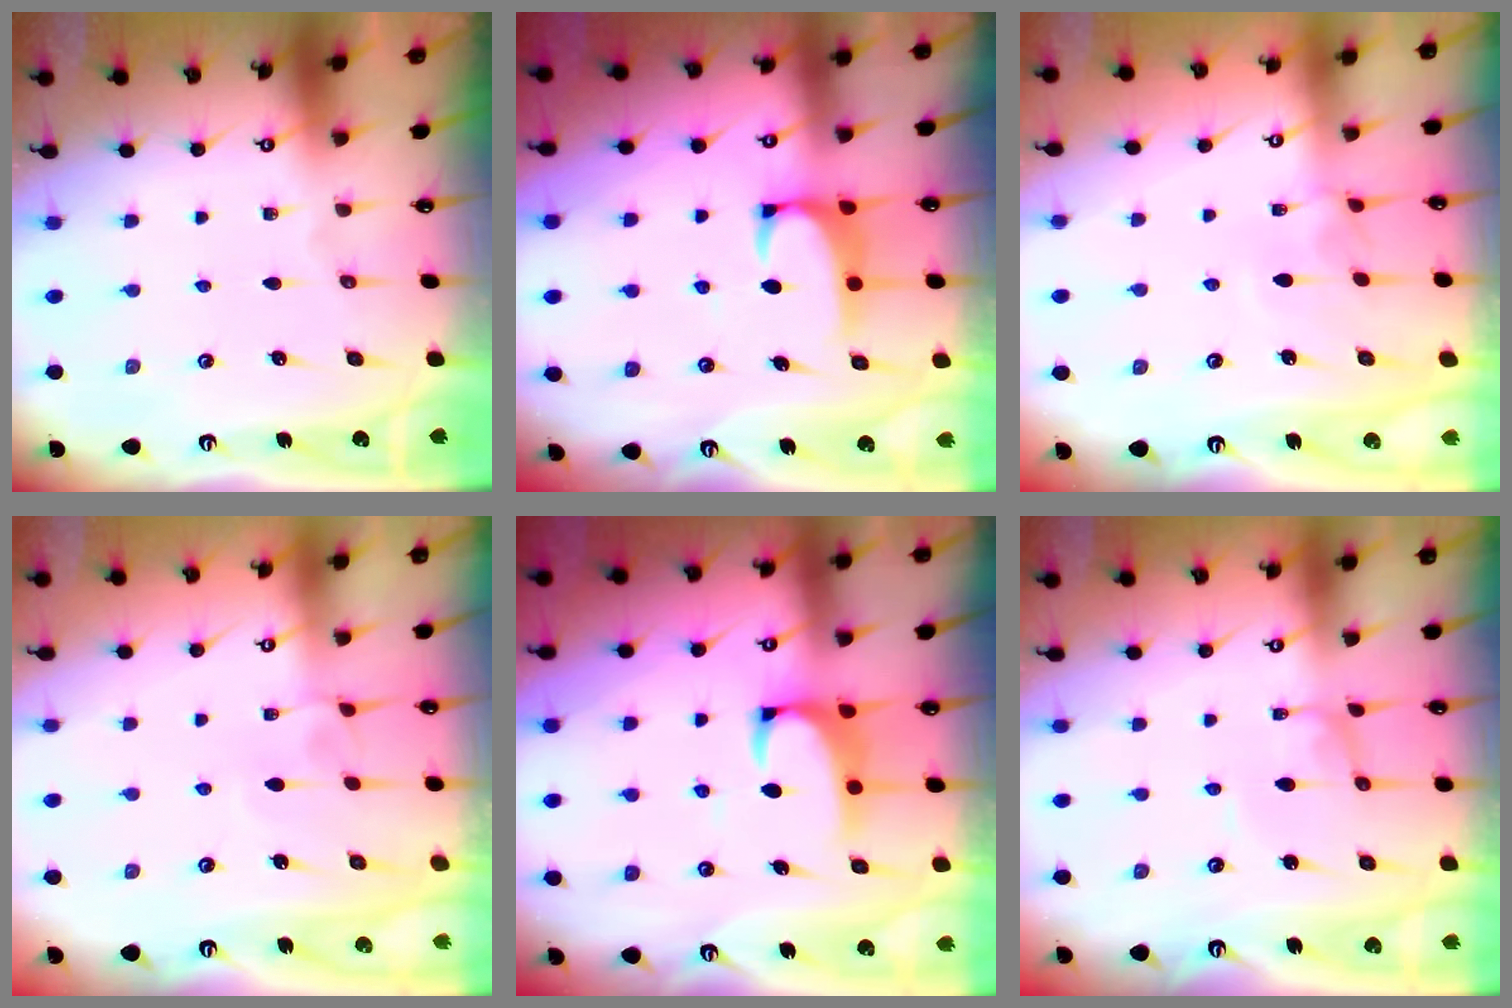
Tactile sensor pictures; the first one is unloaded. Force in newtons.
{"total": 2.0, "press": 1.9, "slide": 0.6}
{"total": 4.0, "press": 4.0, "slide": 0.2}
{"total": 3.2, "press": 3.2, "slide": 0.2}
{"total": 2.2, "press": 2.0, "slide": 0.9}
{"total": 1.5, "press": 1.4, "slide": 0.1}